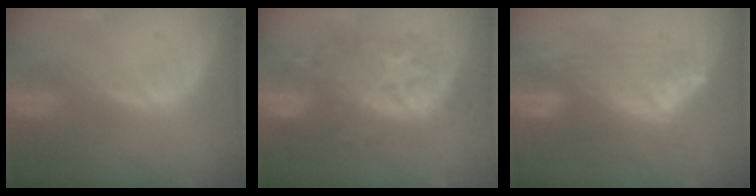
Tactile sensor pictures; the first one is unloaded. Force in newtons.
{"total": 9.3, "press": 9.3, "slide": 0.4}
{"total": 7.0, "press": 6.5, "slide": 2.6}